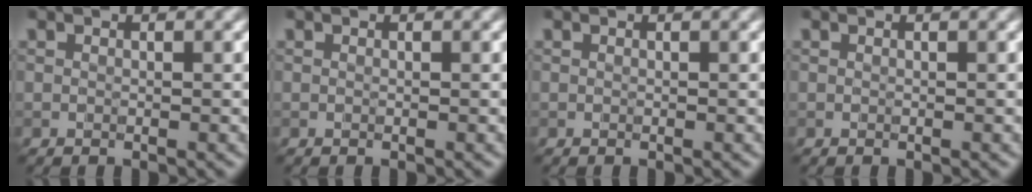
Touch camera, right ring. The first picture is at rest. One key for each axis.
{"total": 0.0}
{"total": 0.0}
{"total": 0.0}